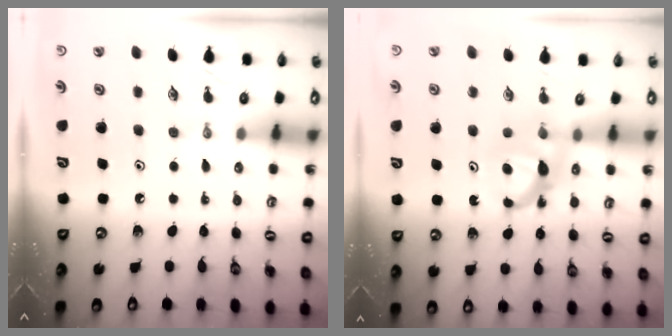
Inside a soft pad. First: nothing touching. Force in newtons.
{"total": 7.1, "press": 7.1, "slide": 0.3}